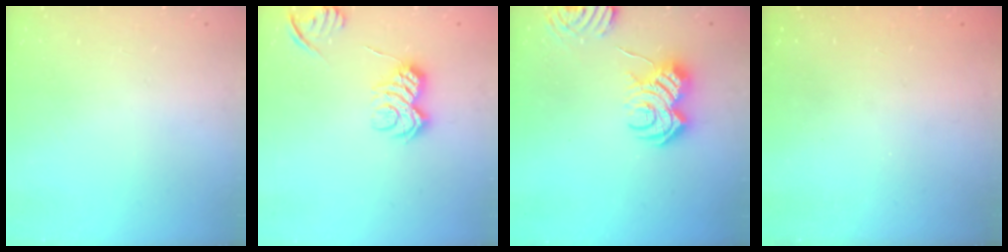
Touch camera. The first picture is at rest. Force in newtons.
{"total": 9.7, "press": 9.7, "slide": 0.4}
{"total": 11.9, "press": 11.9, "slide": 0.7}
{"total": 2.3, "press": 2.2, "slide": 0.8}